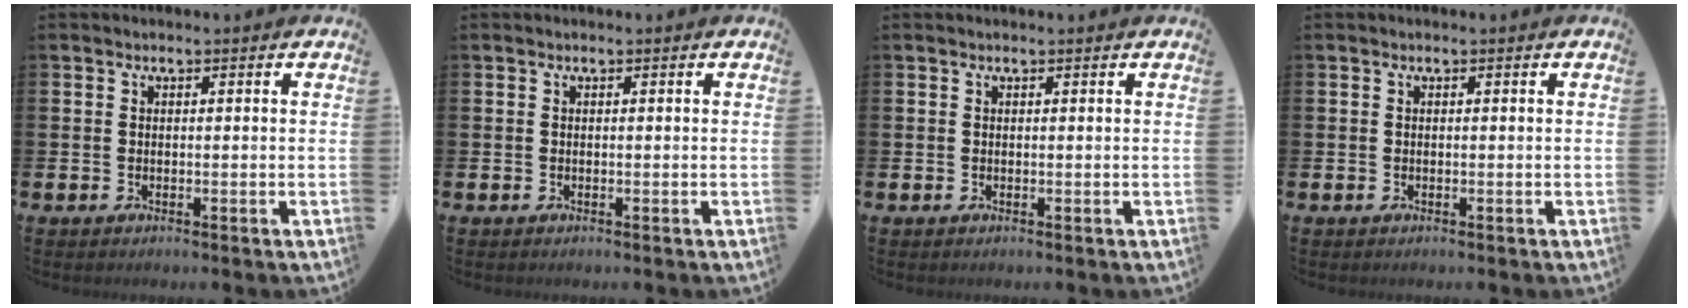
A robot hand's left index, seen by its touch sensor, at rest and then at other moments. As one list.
[{"total": 0.0}, {"total": 0.0}, {"total": 0.0}]